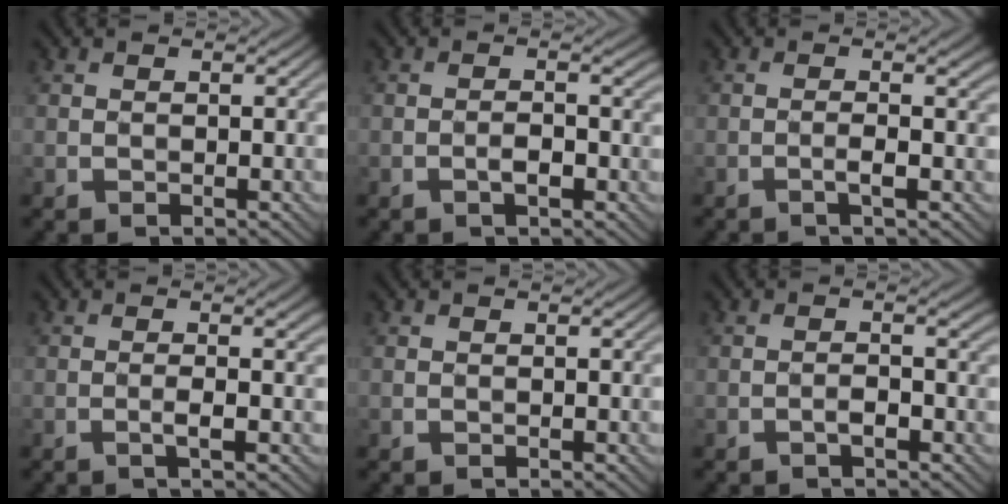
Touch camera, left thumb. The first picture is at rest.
{"total": 1.9, "force": [-0.9, 0.3, 1.7], "torque": [-0.031, 0.007, -0.016]}
{"total": 2.8, "force": [-0.8, 0.0, 2.7], "torque": [-0.044, 0.010, -0.021]}
{"total": 2.7, "force": [-0.6, -0.1, 2.6], "torque": [-0.042, 0.007, -0.016]}
{"total": 0.0}
{"total": 1.6, "force": [-0.8, 0.1, 1.4], "torque": [-0.026, 0.007, -0.014]}